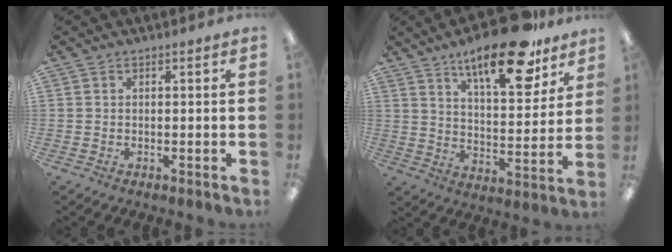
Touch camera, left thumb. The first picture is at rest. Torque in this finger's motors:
{"motor_torque": [0.31, 0.31, 1.55, -1.21, 0.29]}